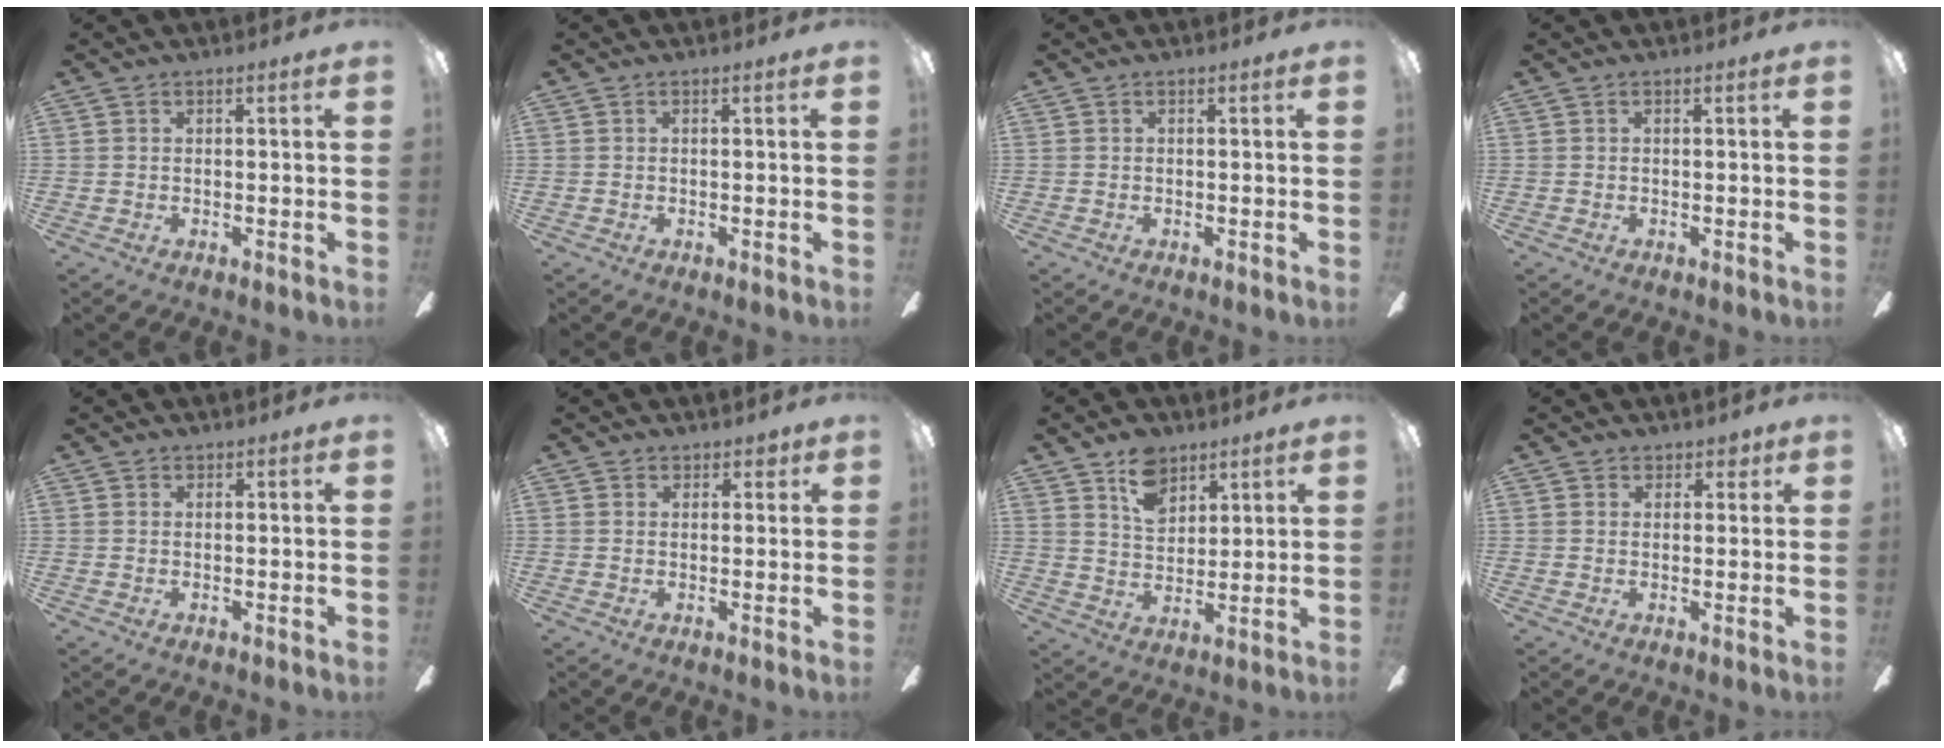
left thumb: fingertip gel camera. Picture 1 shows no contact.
{"total": 0.0}
{"total": 0.0}
{"total": 0.0}
{"total": 0.8, "force": [0.6, 0.5, 0.0], "torque": [0.007, -0.001, 0.009]}
{"total": 2.3, "force": [1.4, 1.7, 0.6], "torque": [0.003, 0.001, 0.023]}
{"total": 9.3, "force": [6.2, 5.9, 3.6], "torque": [-0.053, -0.023, 0.114]}
{"total": 2.6, "force": [1.7, 1.9, 0.5], "torque": [0.001, 0.001, 0.029]}